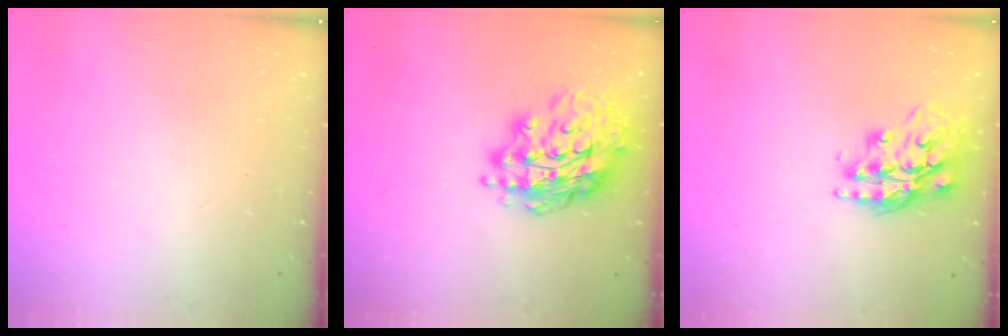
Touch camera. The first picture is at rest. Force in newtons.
{"total": 18.9, "press": 18.8, "slide": 2.2}
{"total": 16.6, "press": 16.5, "slide": 1.1}